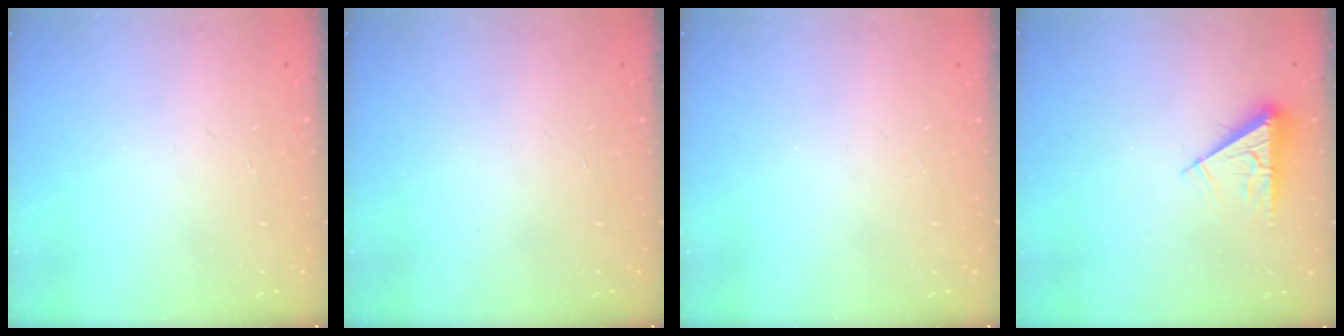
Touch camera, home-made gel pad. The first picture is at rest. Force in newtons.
{"total": 0.0}
{"total": 0.0}
{"total": 6.1, "press": 6.0, "slide": 1.0}